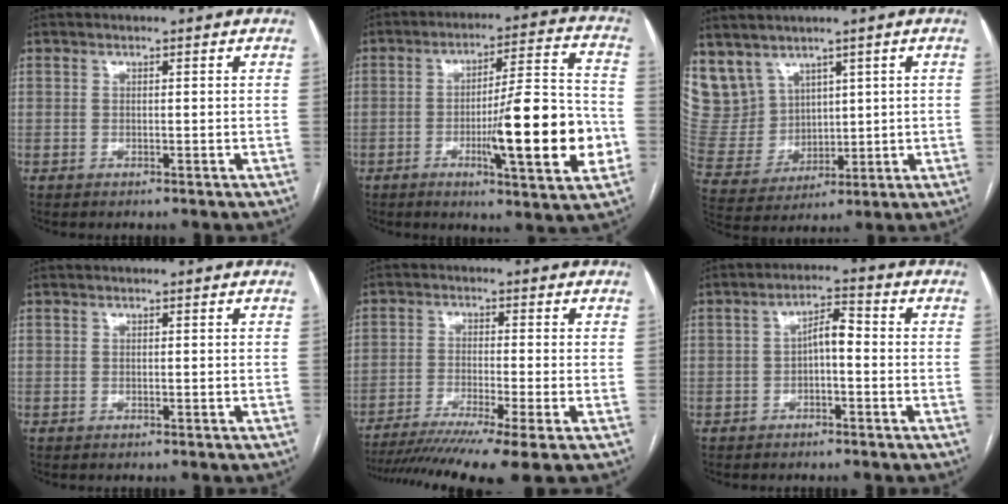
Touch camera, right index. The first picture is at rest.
{"total": 17.1, "force": [-4.2, 1.7, 16.5], "torque": [-0.246, -0.002, -0.061]}
{"total": 10.5, "force": [6.8, 7.7, 2.0], "torque": [-0.065, 0.031, 0.167]}
{"total": 0.0}
{"total": 13.3, "force": [-10.0, -0.9, 8.7], "torque": [-0.142, -0.031, -0.161]}
{"total": 3.9, "force": [-0.6, 1.4, 3.6], "torque": [-0.060, 0.018, -0.010]}